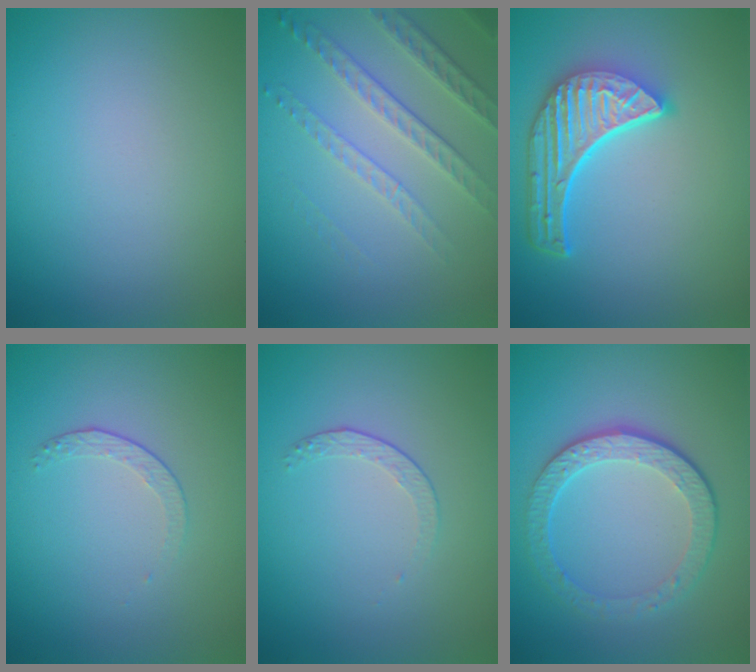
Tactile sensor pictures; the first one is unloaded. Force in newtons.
{"total": 3.5, "press": 3.2, "slide": 1.4}
{"total": 5.9, "press": 4.5, "slide": 3.8}
{"total": 1.4, "press": 0.7, "slide": 1.2}
{"total": 1.4, "press": 0.7, "slide": 1.2}
{"total": 4.7, "press": 3.4, "slide": 3.3}